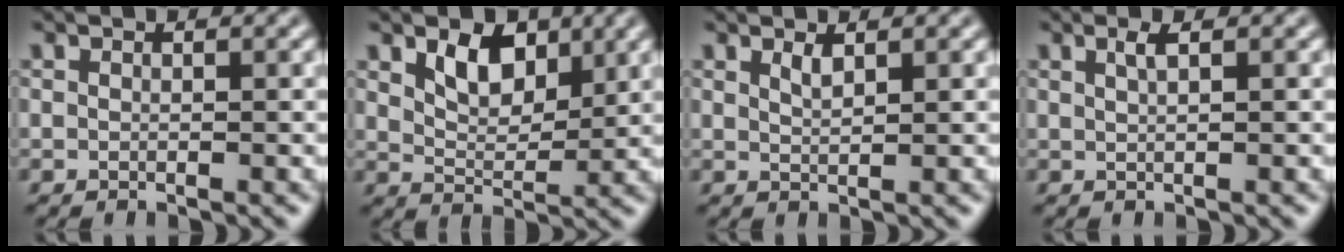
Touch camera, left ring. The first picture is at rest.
{"total": 3.9, "force": [2.1, 2.2, 2.4], "torque": [-0.050, -0.003, 0.034]}
{"total": 1.1, "force": [0.8, 0.2, 0.6], "torque": [-0.013, -0.001, 0.015]}
{"total": 1.3, "force": [0.7, 0.4, 1.1], "torque": [-0.016, 0.002, 0.010]}